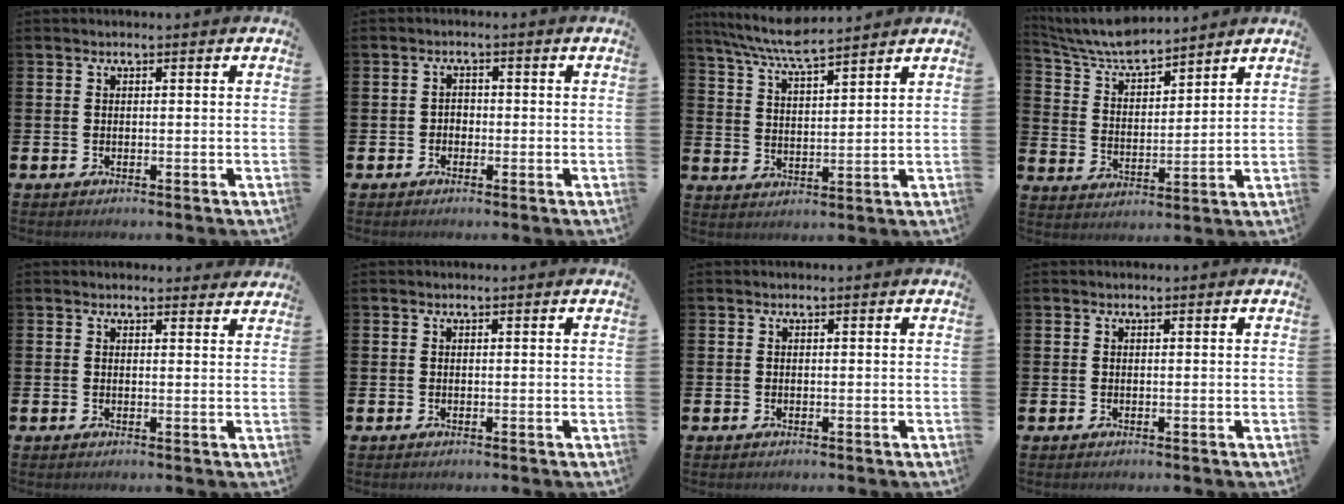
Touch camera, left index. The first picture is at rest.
{"total": 1.5, "force": [-0.8, 1.2, 0.5], "torque": [-0.008, 0.004, -0.019]}
{"total": 6.9, "force": [6.5, 0.4, 2.3], "torque": [-0.068, -0.032, 0.118]}
{"total": 6.8, "force": [6.5, 0.8, 1.8], "torque": [-0.065, -0.036, 0.116]}
{"total": 1.5, "force": [1.5, 0.4, 0.1], "torque": [0.008, -0.005, 0.025]}
{"total": 0.0}
{"total": 0.0}
{"total": 0.0}